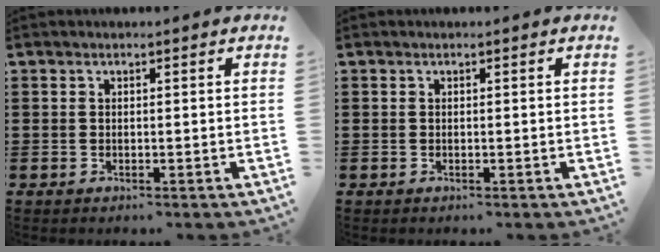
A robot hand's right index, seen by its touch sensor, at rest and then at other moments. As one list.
[{"total": 0.0}]